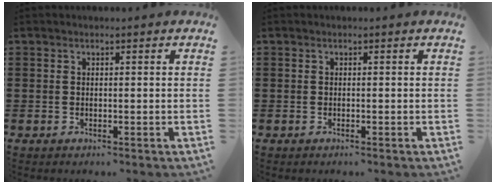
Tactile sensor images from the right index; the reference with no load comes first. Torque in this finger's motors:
{"motor_torque": [1.13, 1.01, 0.00, 0.00]}